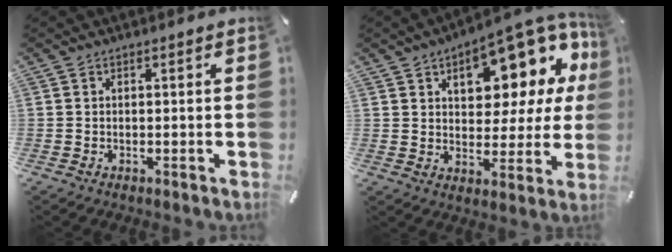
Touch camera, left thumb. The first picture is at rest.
{"total": 15.8, "force": [9.2, 8.2, 10.0], "torque": [-0.129, -0.065, 0.151]}